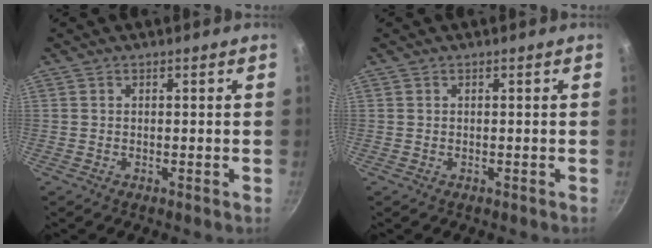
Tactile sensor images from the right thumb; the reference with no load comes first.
{"total": 0.0}